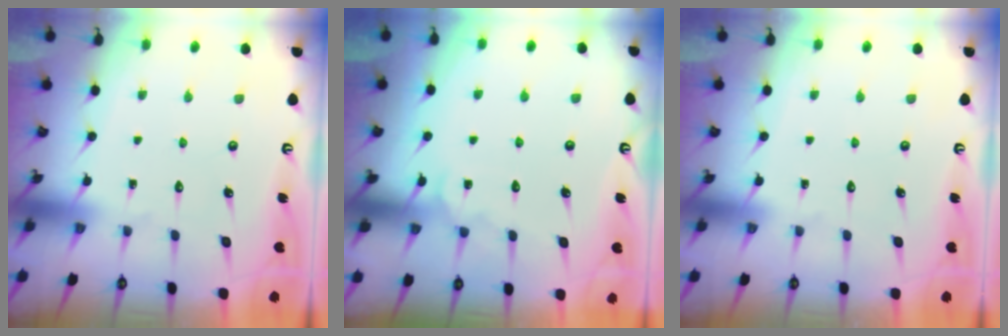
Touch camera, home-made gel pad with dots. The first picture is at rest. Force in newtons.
{"total": 5.3, "press": 5.3, "slide": 0.5}
{"total": 0.0}